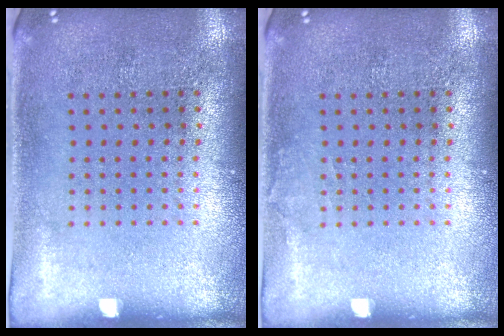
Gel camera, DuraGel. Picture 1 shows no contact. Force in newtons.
{"total": 0.5, "press": 0.5, "slide": 0.1}